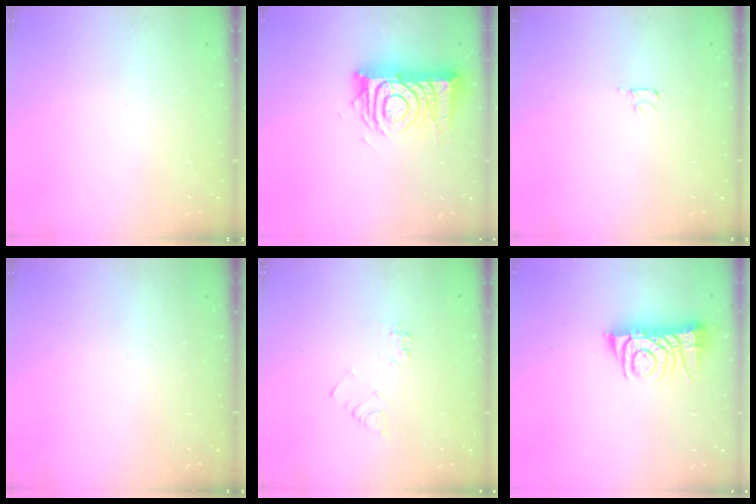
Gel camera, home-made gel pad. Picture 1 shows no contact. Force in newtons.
{"total": 14.2, "press": 14.1, "slide": 1.2}
{"total": 2.5, "press": 2.4, "slide": 0.3}
{"total": 0.0}
{"total": 4.6, "press": 4.6, "slide": 0.5}
{"total": 6.9, "press": 6.9, "slide": 0.9}